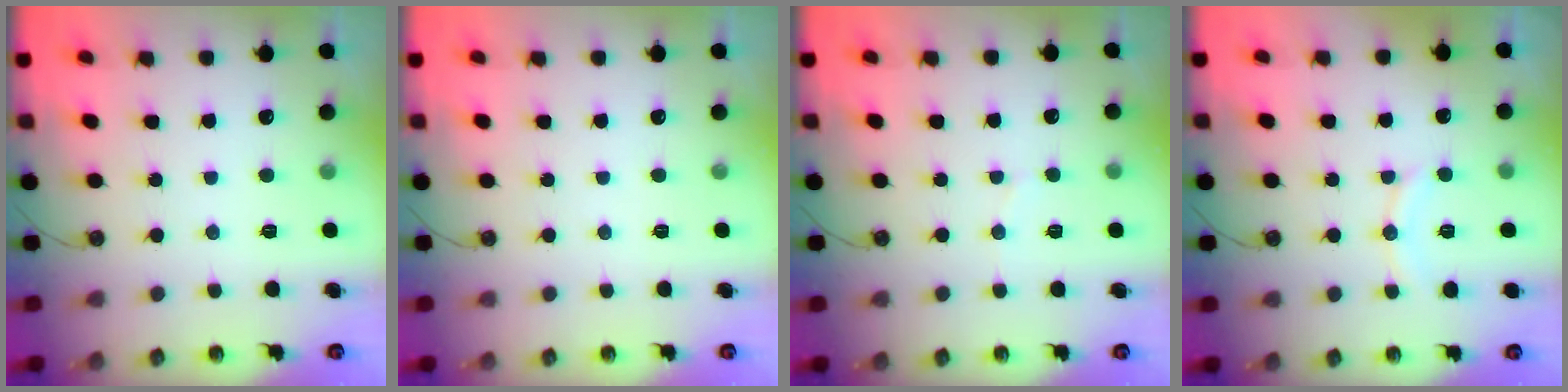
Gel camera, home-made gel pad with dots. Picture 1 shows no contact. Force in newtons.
{"total": 0.0}
{"total": 3.2, "press": 3.2, "slide": 0.2}
{"total": 6.9, "press": 6.8, "slide": 0.8}